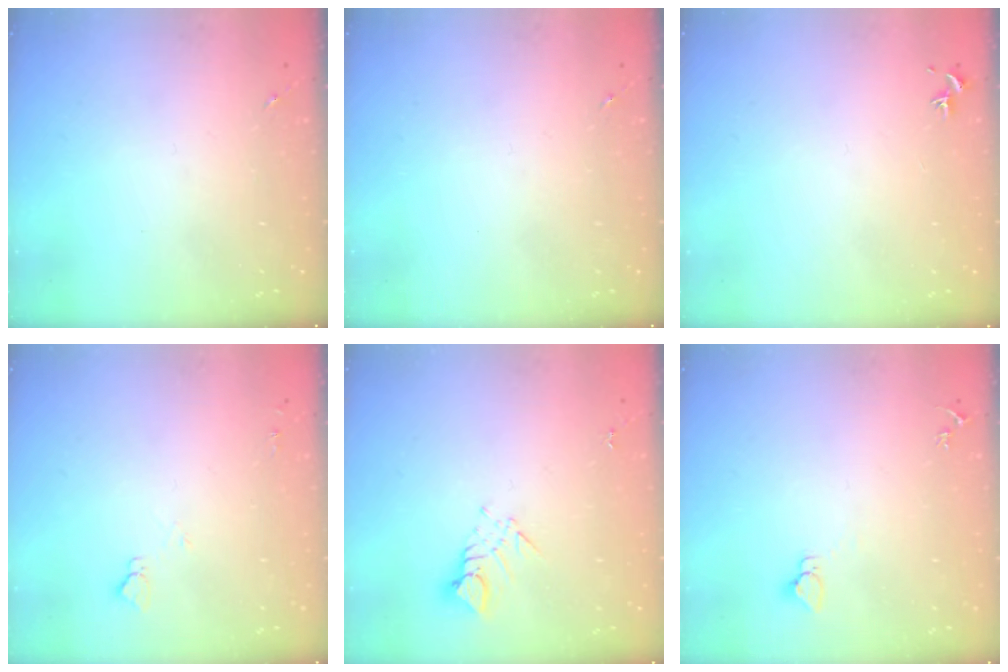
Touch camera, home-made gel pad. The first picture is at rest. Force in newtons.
{"total": 0.0}
{"total": 0.8, "press": 0.7, "slide": 0.3}
{"total": 4.4, "press": 4.3, "slide": 0.6}
{"total": 3.8, "press": 3.8, "slide": 0.2}
{"total": 2.9, "press": 2.9, "slide": 0.1}